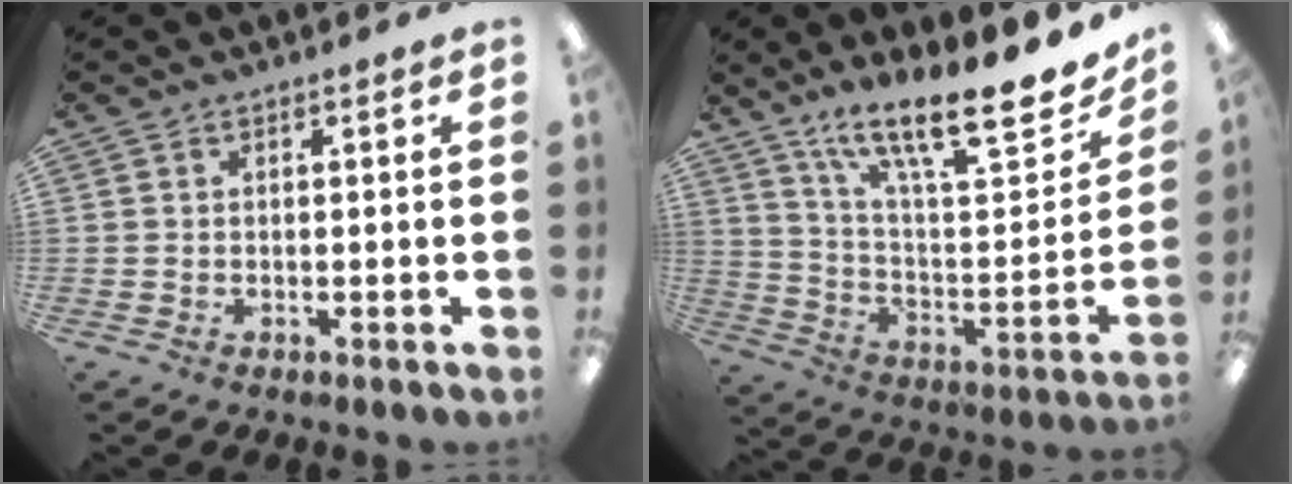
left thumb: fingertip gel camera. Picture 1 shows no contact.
{"total": 19.2, "force": [14.9, 4.3, 11.3], "torque": [-0.180, -0.113, 0.248]}